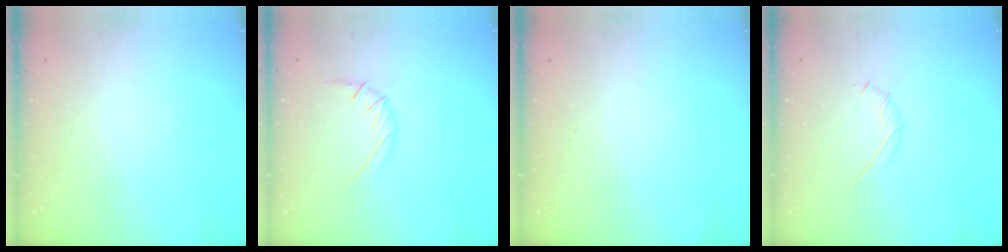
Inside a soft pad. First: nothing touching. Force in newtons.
{"total": 5.5, "press": 5.3, "slide": 1.6}
{"total": 0.0}
{"total": 3.3, "press": 3.2, "slide": 0.9}